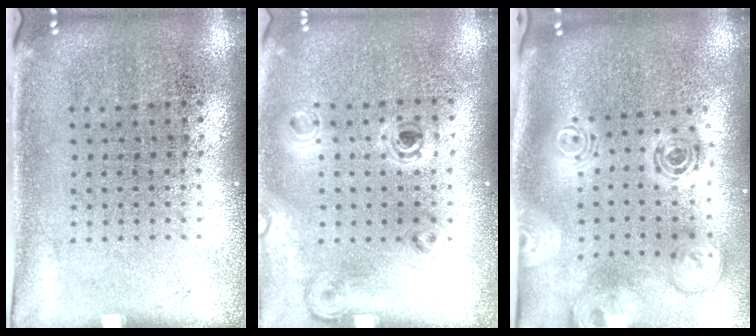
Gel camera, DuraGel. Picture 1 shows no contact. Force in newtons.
{"total": 1.1, "press": 1.1, "slide": 0.3}
{"total": 2.0, "press": 1.7, "slide": 1.1}